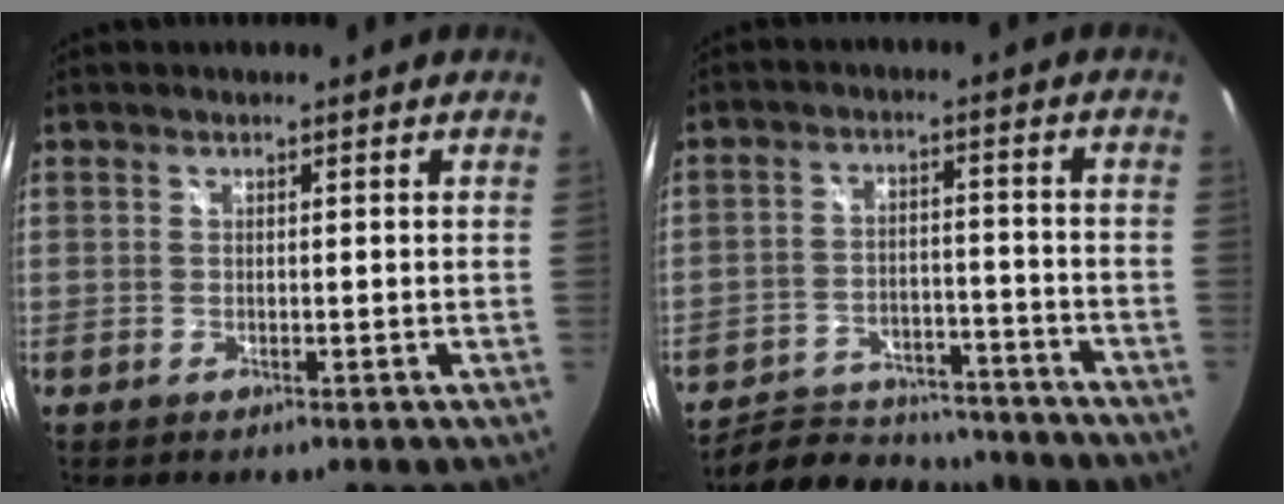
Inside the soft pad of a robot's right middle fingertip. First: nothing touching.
{"total": 16.3, "force": [-14.4, 5.4, 5.2], "torque": [-0.114, 0.009, -0.200]}